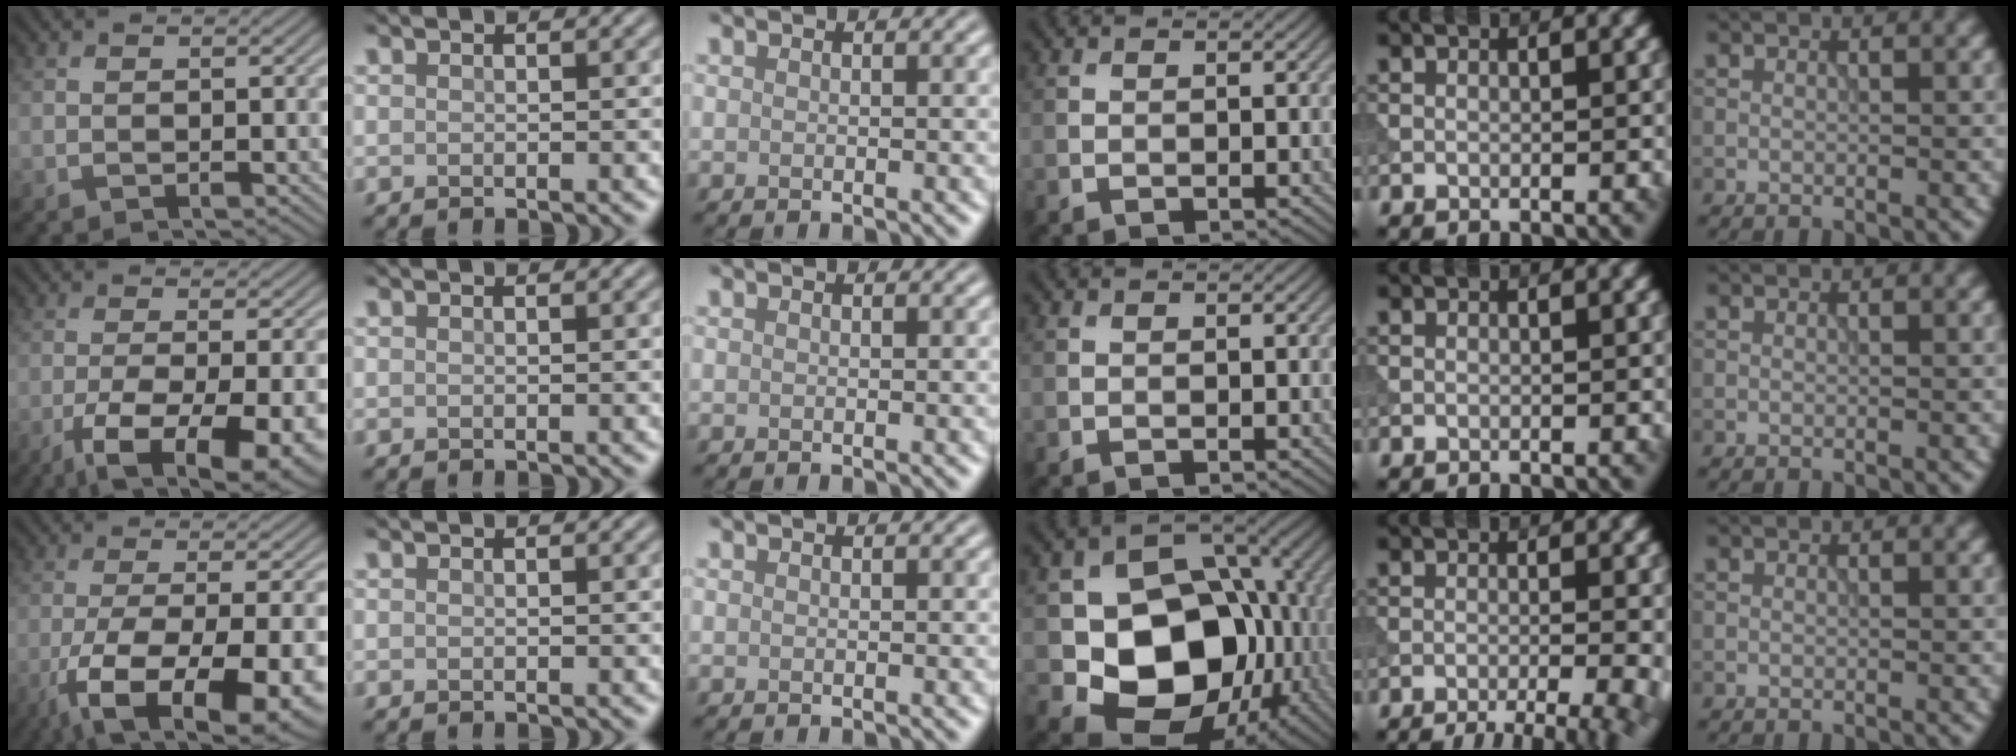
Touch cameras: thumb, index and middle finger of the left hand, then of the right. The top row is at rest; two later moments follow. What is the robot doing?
{"motion": "extract", "object": "tissue"}